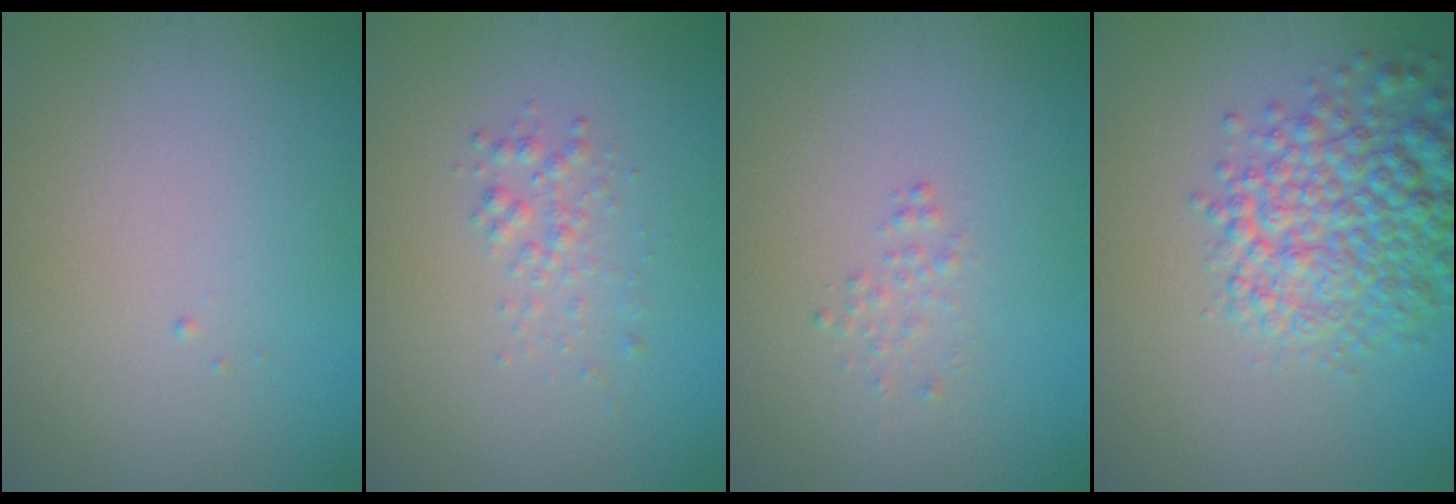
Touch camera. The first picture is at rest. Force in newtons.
{"total": 1.4, "press": 1.4, "slide": 0.1}
{"total": 0.9, "press": 0.9, "slide": 0.0}
{"total": 6.9, "press": 6.9, "slide": 0.4}